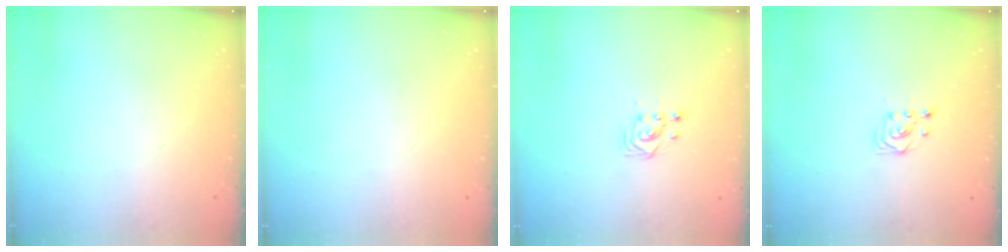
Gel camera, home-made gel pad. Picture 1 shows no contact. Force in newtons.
{"total": 0.0}
{"total": 3.0, "press": 3.0, "slide": 0.2}
{"total": 3.2, "press": 2.9, "slide": 1.2}